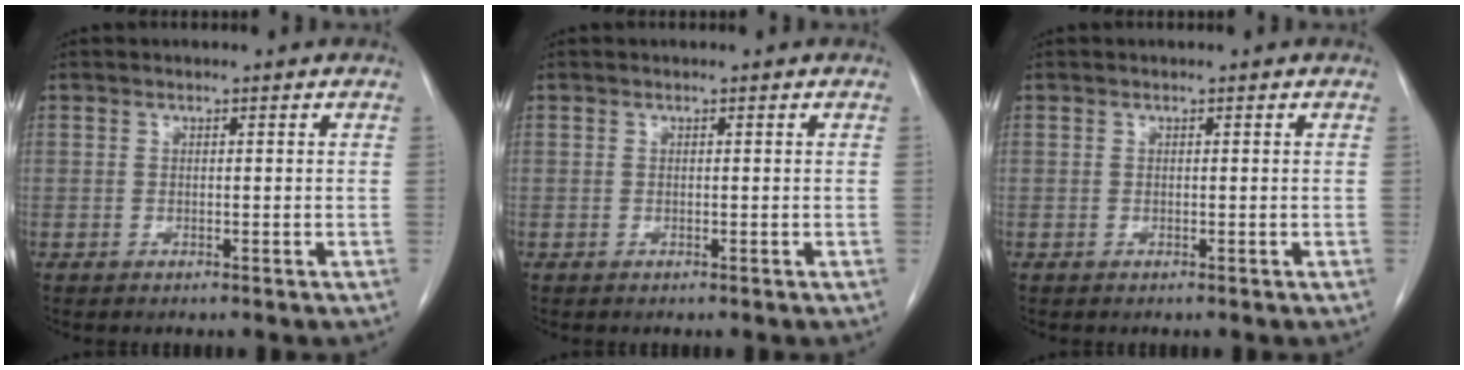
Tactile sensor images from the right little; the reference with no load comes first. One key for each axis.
{"total": 0.0}
{"total": 0.0}